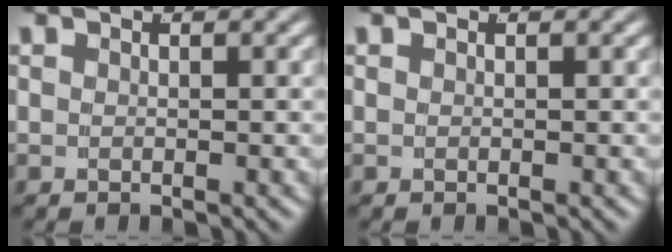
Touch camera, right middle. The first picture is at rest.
{"total": 0.0}